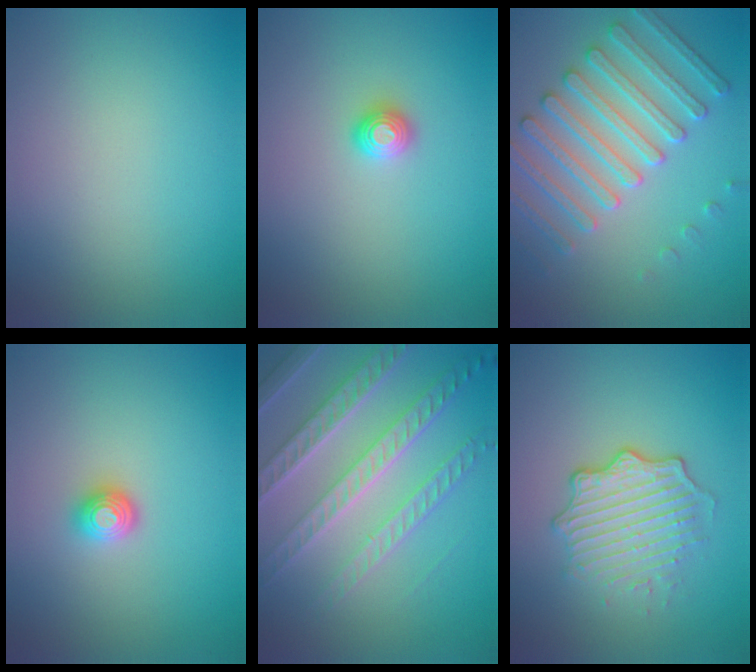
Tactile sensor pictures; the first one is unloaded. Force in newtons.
{"total": 1.1, "press": 1.1, "slide": 0.1}
{"total": 5.1, "press": 4.9, "slide": 1.3}
{"total": 1.5, "press": 1.3, "slide": 0.8}
{"total": 6.4, "press": 5.2, "slide": 3.9}
{"total": 4.9, "press": 3.3, "slide": 3.6}